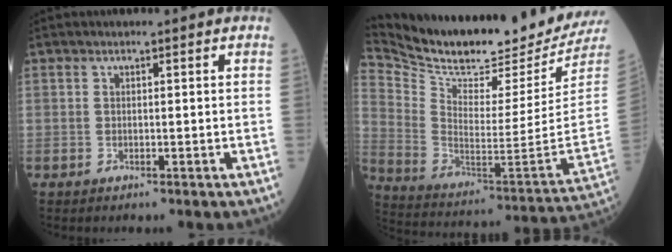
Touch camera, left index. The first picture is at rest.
{"total": 25.2, "force": [23.7, 1.9, 8.5], "torque": [-0.183, -0.099, 0.358]}